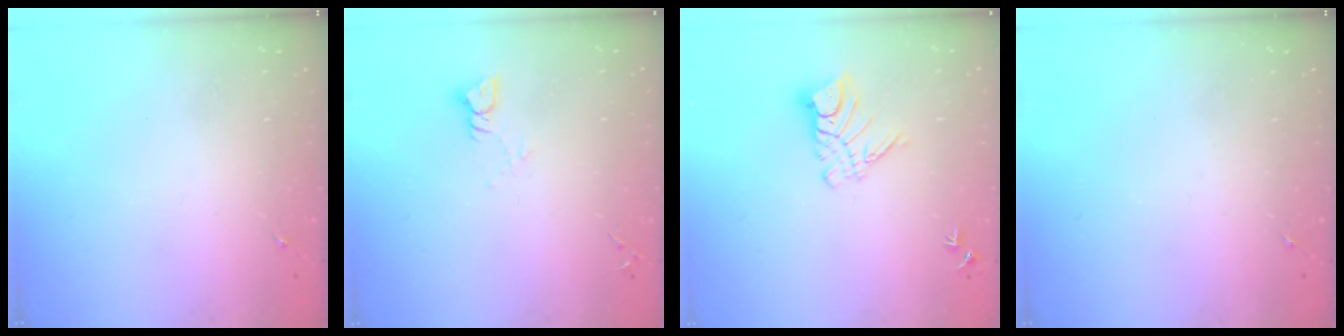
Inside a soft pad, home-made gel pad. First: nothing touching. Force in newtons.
{"total": 3.6, "press": 3.6, "slide": 0.4}
{"total": 9.5, "press": 9.5, "slide": 0.9}
{"total": 0.0}